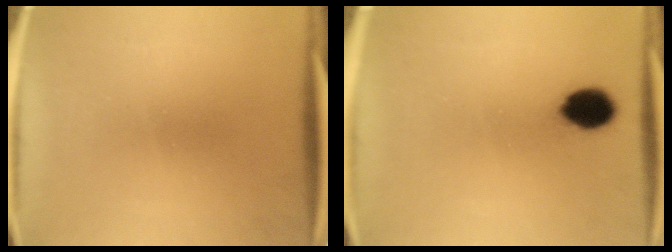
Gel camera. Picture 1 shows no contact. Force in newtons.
{"total": 7.2}